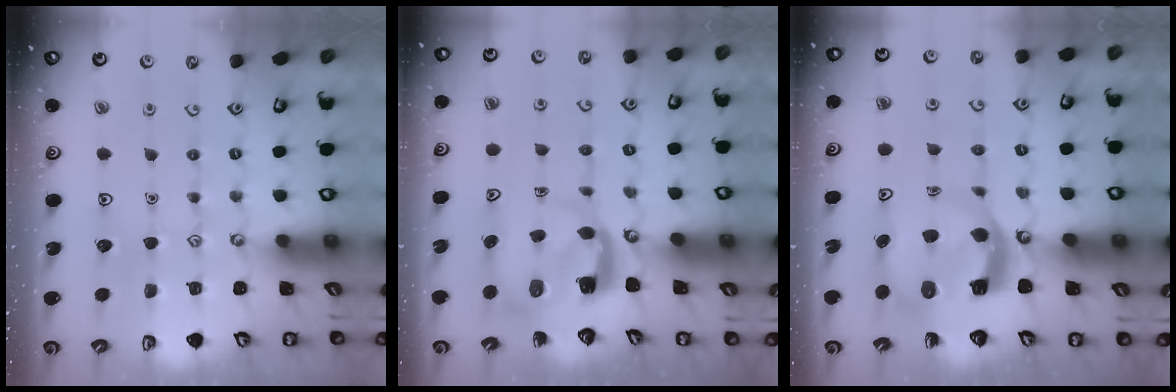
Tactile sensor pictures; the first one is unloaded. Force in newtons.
{"total": 4.0, "press": 3.9, "slide": 0.4}
{"total": 6.2, "press": 6.1, "slide": 0.8}